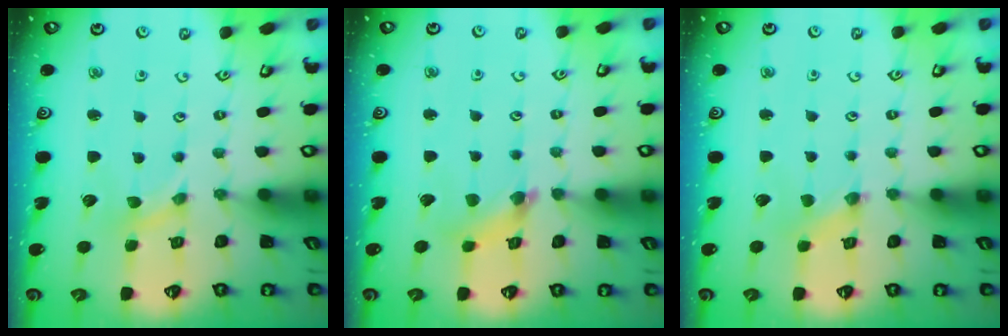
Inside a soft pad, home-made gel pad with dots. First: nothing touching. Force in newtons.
{"total": 3.9, "press": 3.8, "slide": 0.4}
{"total": 0.0}